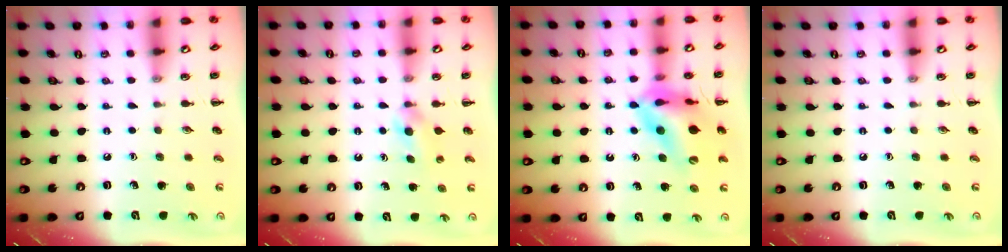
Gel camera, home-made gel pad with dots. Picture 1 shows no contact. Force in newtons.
{"total": 3.6, "press": 3.4, "slide": 1.4}
{"total": 14.8, "press": 14.2, "slide": 4.2}
{"total": 0.0}